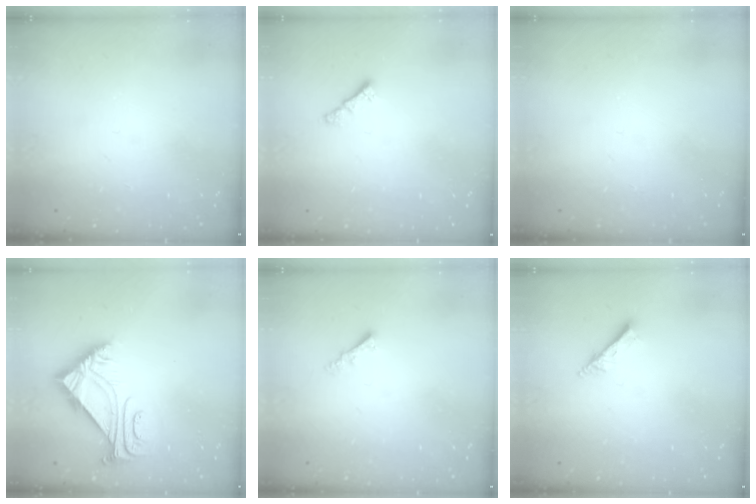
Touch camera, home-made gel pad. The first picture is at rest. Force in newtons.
{"total": 0.8, "press": 0.7, "slide": 0.4}
{"total": 0.0}
{"total": 5.3, "press": 5.3, "slide": 0.8}
{"total": 1.9, "press": 1.9, "slide": 0.4}
{"total": 2.8, "press": 2.8, "slide": 0.2}